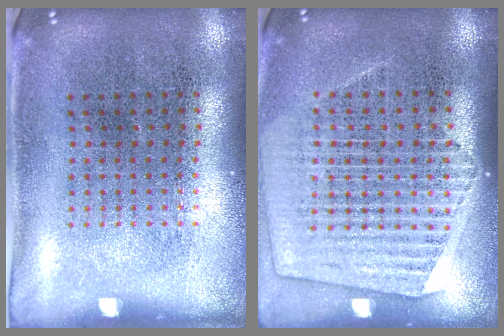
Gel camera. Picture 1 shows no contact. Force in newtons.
{"total": 1.6, "press": 1.4, "slide": 0.6}